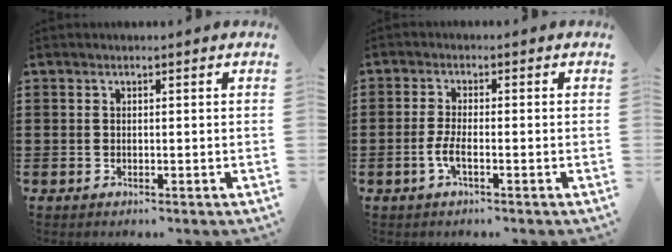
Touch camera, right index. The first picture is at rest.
{"total": 3.0, "force": [-1.3, 0.5, 2.7], "torque": [-0.060, -0.006, -0.028]}